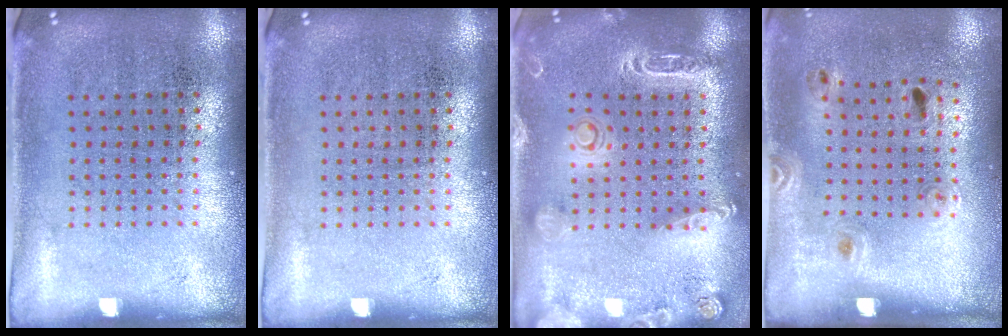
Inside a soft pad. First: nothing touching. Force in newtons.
{"total": 0.0}
{"total": 2.0, "press": 1.9, "slide": 0.6}
{"total": 1.5, "press": 0.8, "slide": 1.3}